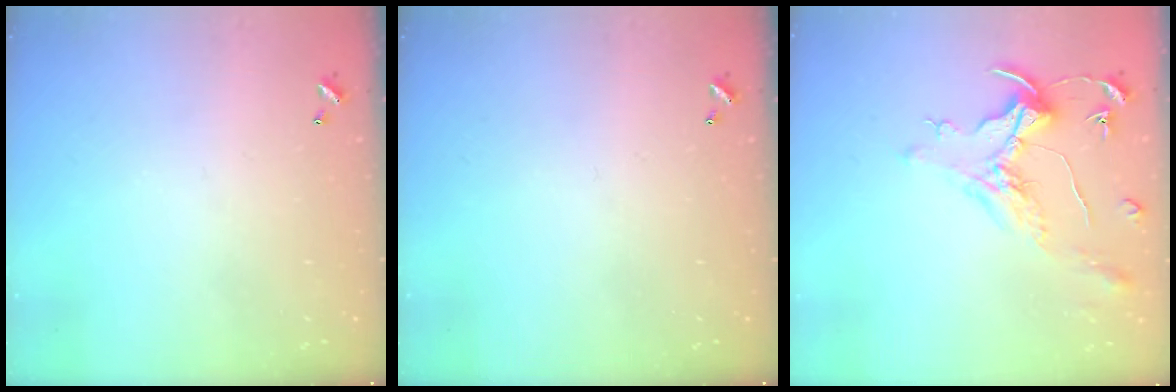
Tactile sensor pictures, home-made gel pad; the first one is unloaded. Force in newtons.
{"total": 0.0}
{"total": 1.5, "press": 1.3, "slide": 0.7}